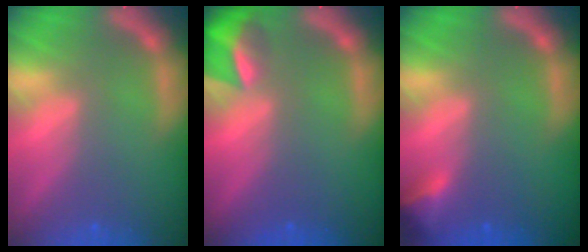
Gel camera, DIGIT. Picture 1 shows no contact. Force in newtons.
{"total": 4.4}
{"total": 2.4}